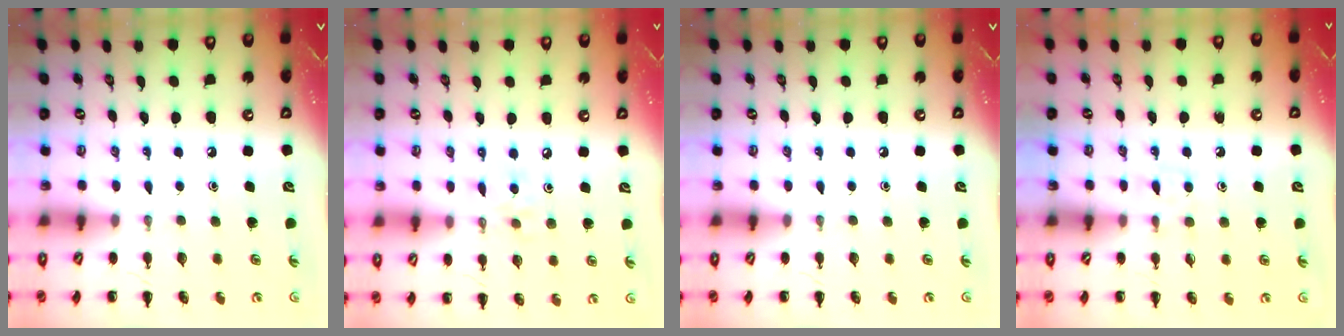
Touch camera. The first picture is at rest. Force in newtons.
{"total": 3.4, "press": 3.2, "slide": 1.0}
{"total": 0.0}
{"total": 4.2, "press": 3.9, "slide": 1.6}